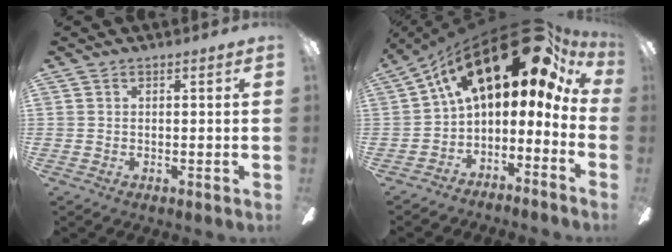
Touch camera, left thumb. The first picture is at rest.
{"total": 24.0, "force": [13.0, 10.2, 17.4], "torque": [-0.255, -0.081, 0.236]}